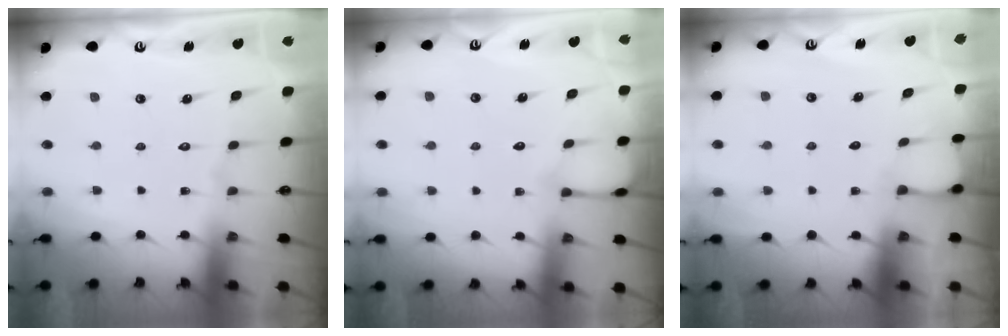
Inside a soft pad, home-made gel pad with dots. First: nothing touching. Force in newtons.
{"total": 4.5, "press": 4.5, "slide": 0.4}
{"total": 2.7, "press": 2.7, "slide": 0.3}